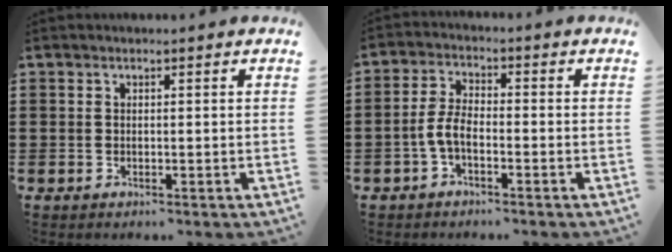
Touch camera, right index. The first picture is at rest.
{"total": 4.1, "force": [-1.8, 1.7, 3.3], "torque": [-0.086, -0.002, -0.041]}